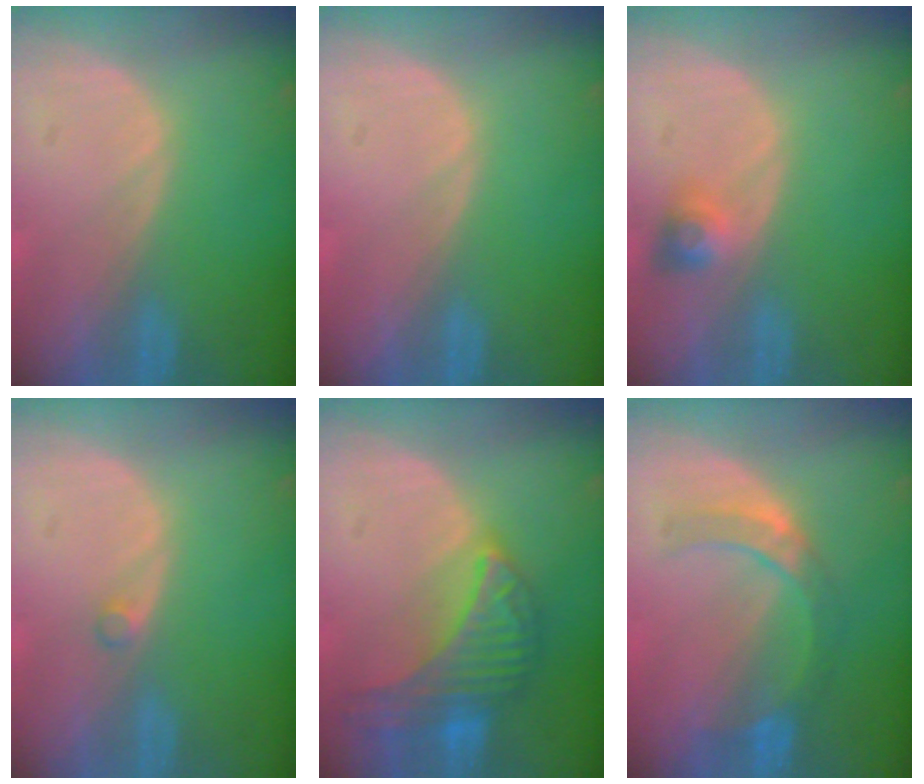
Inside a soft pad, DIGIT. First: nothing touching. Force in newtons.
{"total": 0.0}
{"total": 2.9, "press": 2.7, "slide": 1.2}
{"total": 0.9, "press": 0.9, "slide": 0.2}
{"total": 8.8, "press": 8.8, "slide": 0.3}
{"total": 5.4, "press": 5.3, "slide": 1.0}